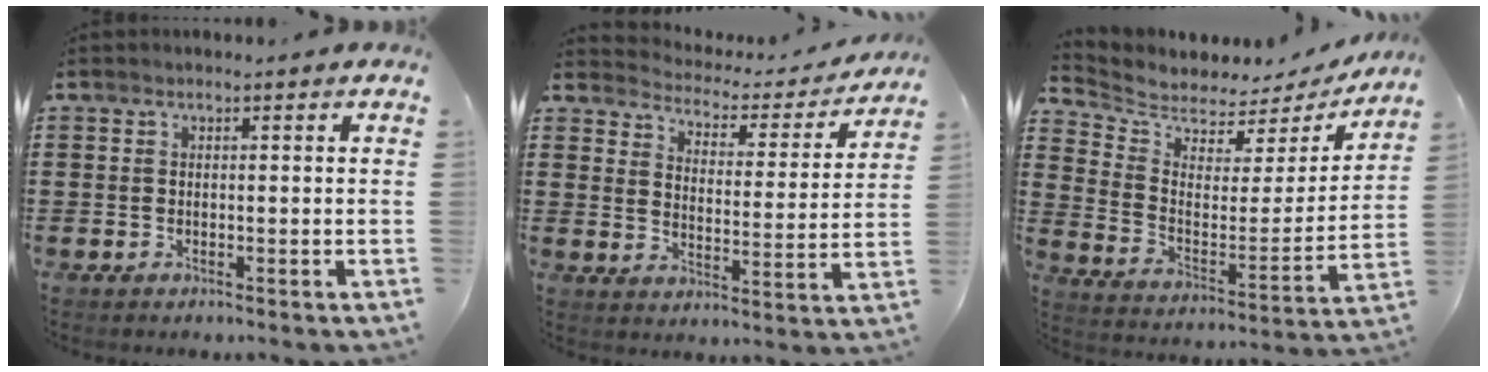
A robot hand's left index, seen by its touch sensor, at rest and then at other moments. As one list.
[{"total": 2.8, "force": [2.7, 0.7, 0.2], "torque": [-0.027, -0.026, 0.038]}, {"total": 5.1, "force": [4.8, 1.8, 0.2], "torque": [-0.042, -0.041, 0.080]}]